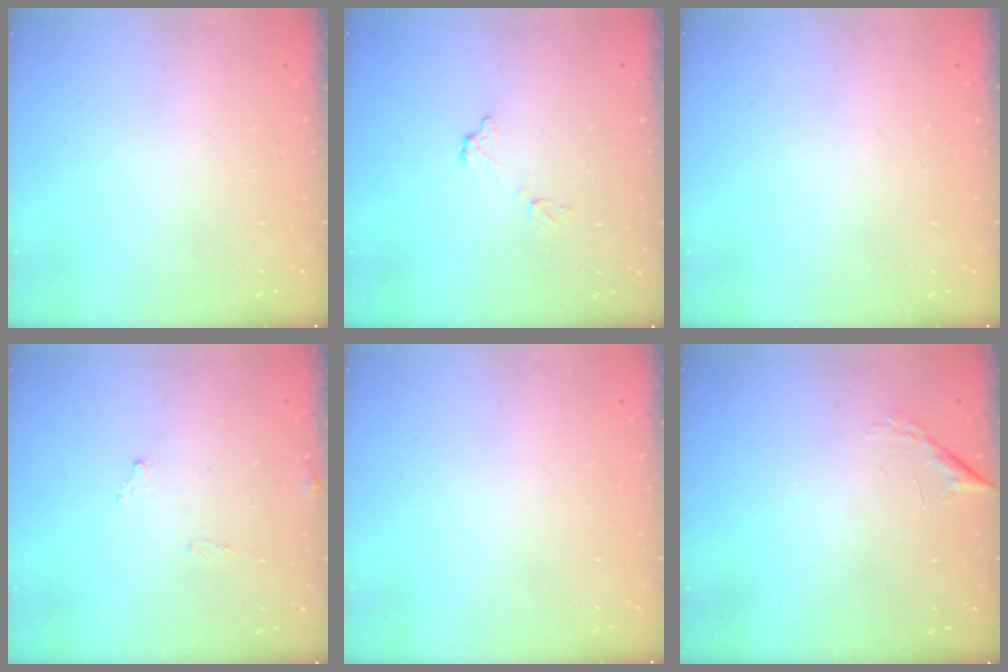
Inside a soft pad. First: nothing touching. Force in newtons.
{"total": 6.8, "press": 6.8, "slide": 0.4}
{"total": 0.0}
{"total": 8.6, "press": 8.6, "slide": 0.5}
{"total": 0.0}
{"total": 6.0, "press": 6.0, "slide": 0.2}